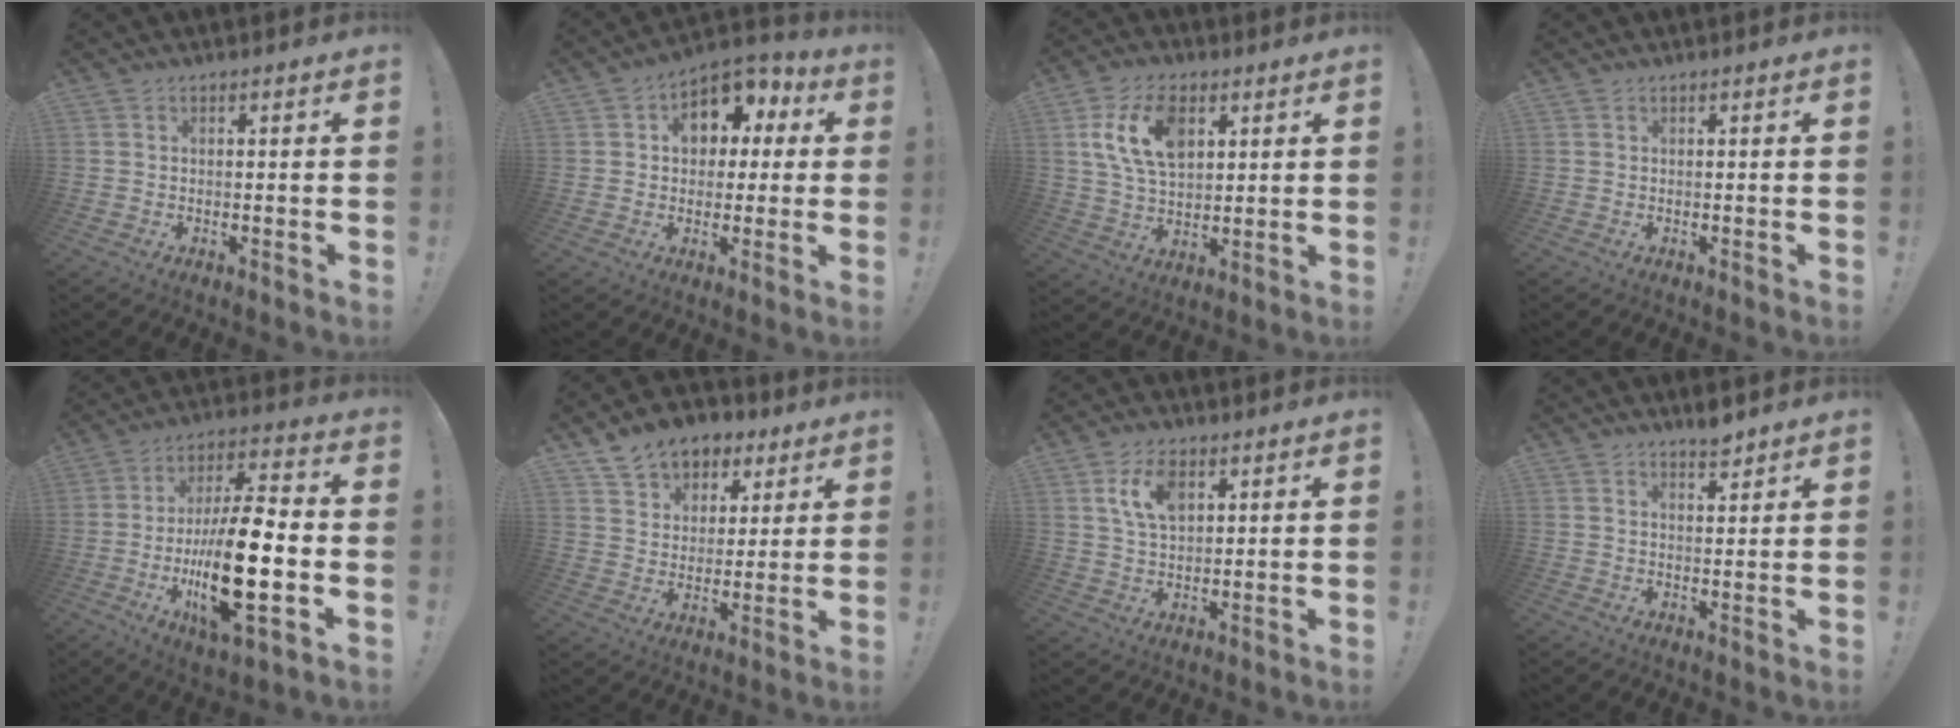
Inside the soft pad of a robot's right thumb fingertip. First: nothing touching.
{"total": 10.5, "force": [2.9, 8.3, 5.7], "torque": [-0.078, -0.006, 0.060]}
{"total": 14.2, "force": [5.0, 8.9, 9.8], "torque": [-0.185, -0.005, 0.091]}
{"total": 0.0}
{"total": 21.6, "force": [-5.1, 6.5, 20.0], "torque": [-0.376, 0.011, -0.082]}
{"total": 10.9, "force": [7.1, 7.6, 3.5], "torque": [-0.055, -0.044, 0.137]}
{"total": 8.7, "force": [3.5, 5.0, 6.2], "torque": [-0.112, -0.005, 0.062]}
{"total": 3.3, "force": [2.9, 0.7, 1.5], "torque": [-0.009, -0.023, 0.046]}